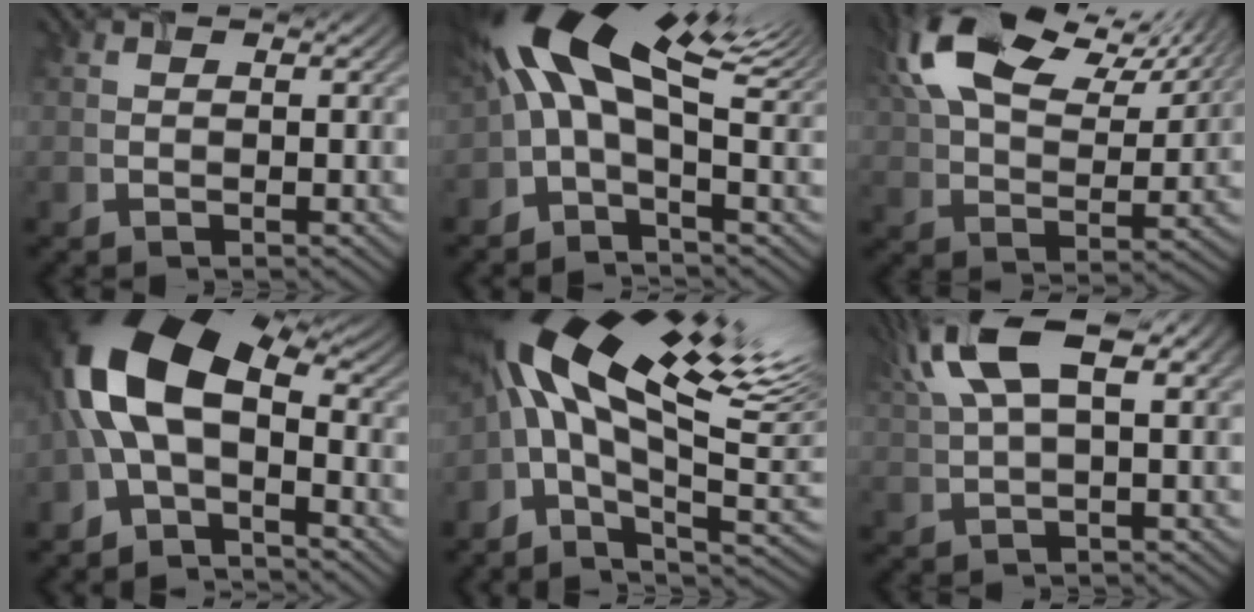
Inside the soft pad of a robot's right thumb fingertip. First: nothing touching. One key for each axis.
{"total": 14.5, "fx": 3.5, "fy": 5.8, "fz": 12.8, "tx": -0.255, "ty": 0.020, "tz": 0.056}
{"total": 16.5, "fx": 8.9, "fy": 7.9, "fz": 11.4, "tx": -0.245, "ty": 0.029, "tz": 0.154}
{"total": 13.7, "fx": -1.3, "fy": 7.6, "fz": 11.3, "tx": -0.243, "ty": 0.018, "tz": -0.035}
{"total": 19.0, "fx": 3.6, "fy": 8.2, "fz": 16.8, "tx": -0.304, "ty": 0.000, "tz": 0.077}
{"total": 11.3, "fx": 4.5, "fy": 4.0, "fz": 9.5, "tx": -0.202, "ty": 0.020, "tz": 0.088}